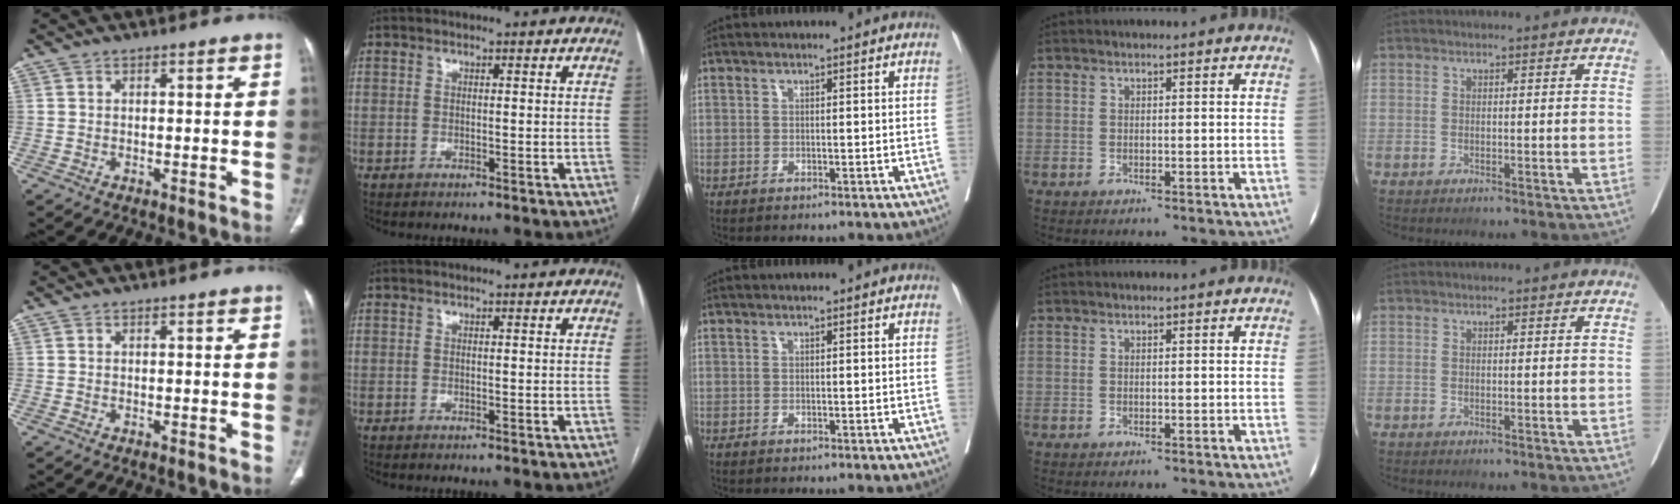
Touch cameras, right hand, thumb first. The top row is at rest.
{}